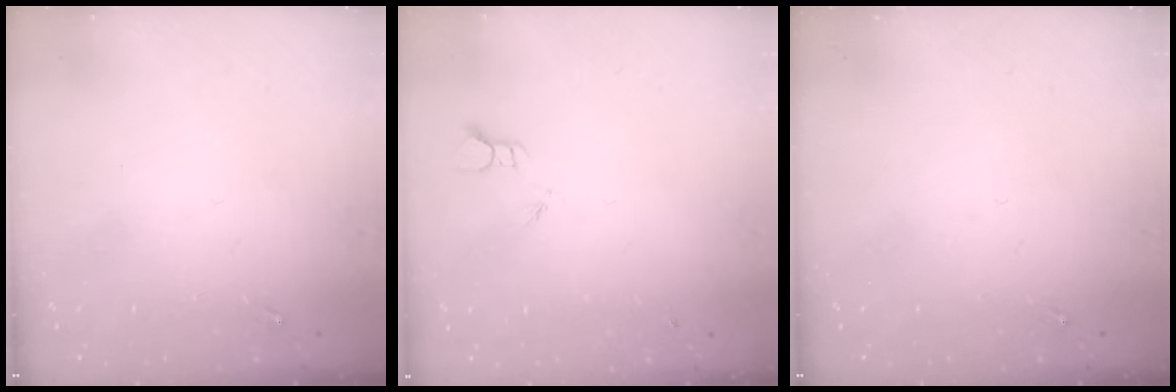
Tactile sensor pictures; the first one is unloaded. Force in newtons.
{"total": 1.9, "press": 1.9, "slide": 0.1}
{"total": 0.0}